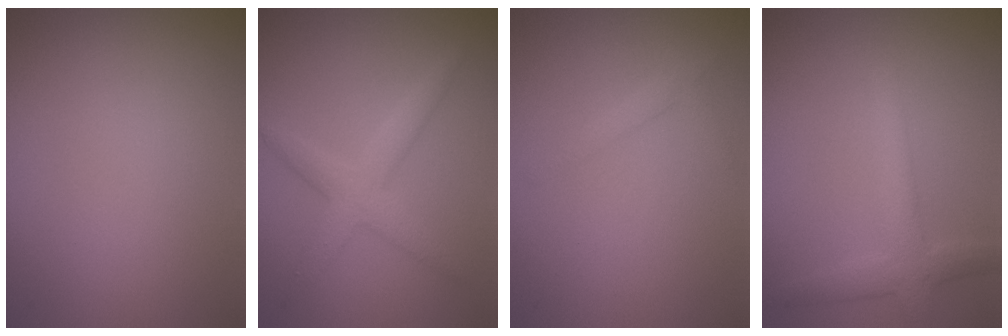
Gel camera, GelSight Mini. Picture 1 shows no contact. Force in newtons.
{"total": 3.0, "press": 3.0, "slide": 0.1}
{"total": 1.1, "press": 1.1, "slide": 0.1}
{"total": 3.4, "press": 3.4, "slide": 0.3}